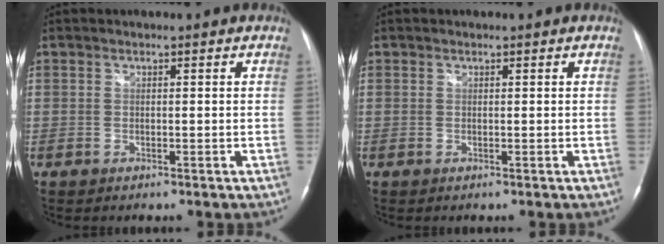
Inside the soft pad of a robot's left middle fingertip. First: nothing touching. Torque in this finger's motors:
{"motor_torque": [-0.16, -0.13, -0.09, -0.01]}